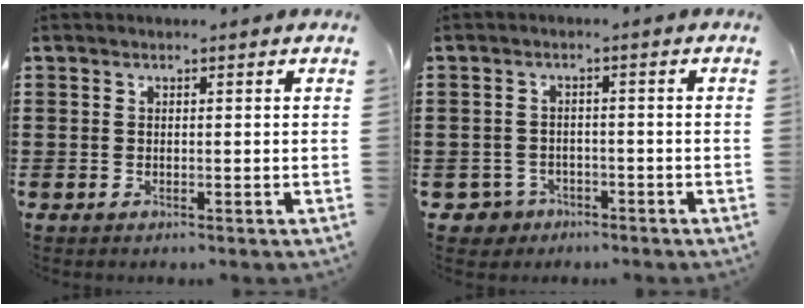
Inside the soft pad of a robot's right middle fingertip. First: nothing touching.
{"total": 2.4, "force": [-1.9, 1.4, 0.2], "torque": [-0.023, -0.004, -0.045]}